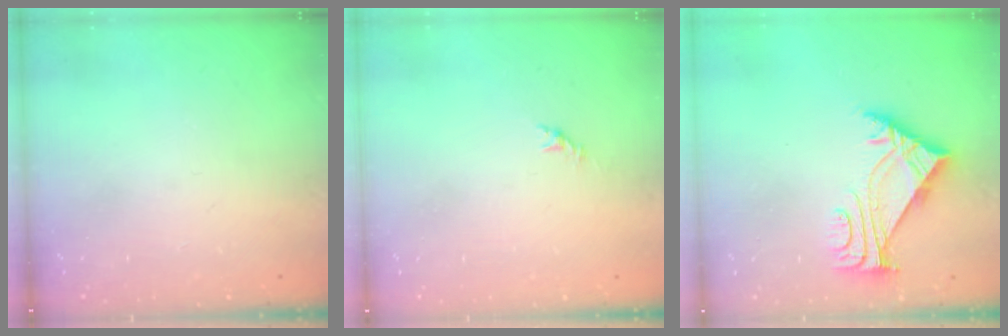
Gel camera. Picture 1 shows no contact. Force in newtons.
{"total": 0.0}
{"total": 5.8, "press": 5.8, "slide": 1.0}